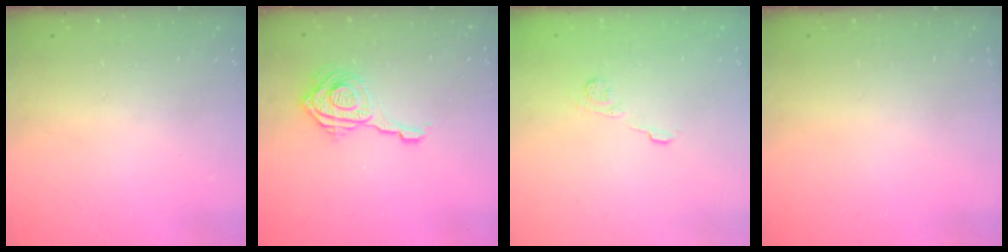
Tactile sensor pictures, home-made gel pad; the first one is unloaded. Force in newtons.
{"total": 12.8, "press": 12.7, "slide": 1.4}
{"total": 4.1, "press": 3.8, "slide": 1.5}
{"total": 0.0}